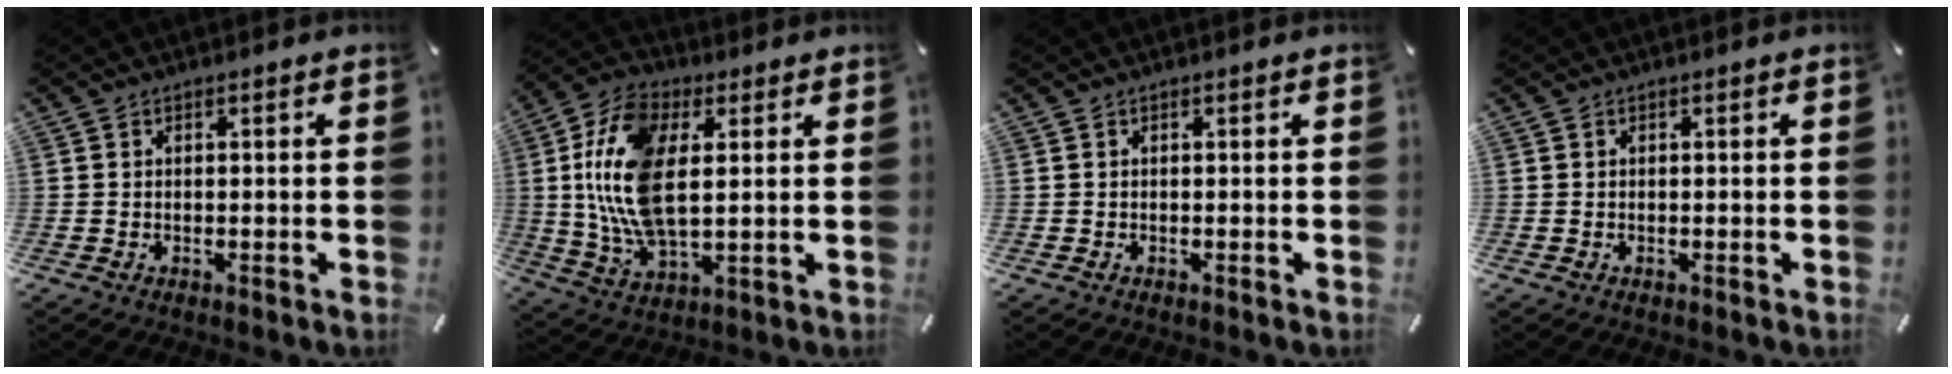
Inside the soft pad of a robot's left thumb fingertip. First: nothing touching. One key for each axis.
{"total": 16.5, "fx": 3.2, "fy": 9.2, "fz": 13.3, "tx": -0.315, "ty": -0.004, "tz": 0.055}
{"total": 0.0}
{"total": 0.0}